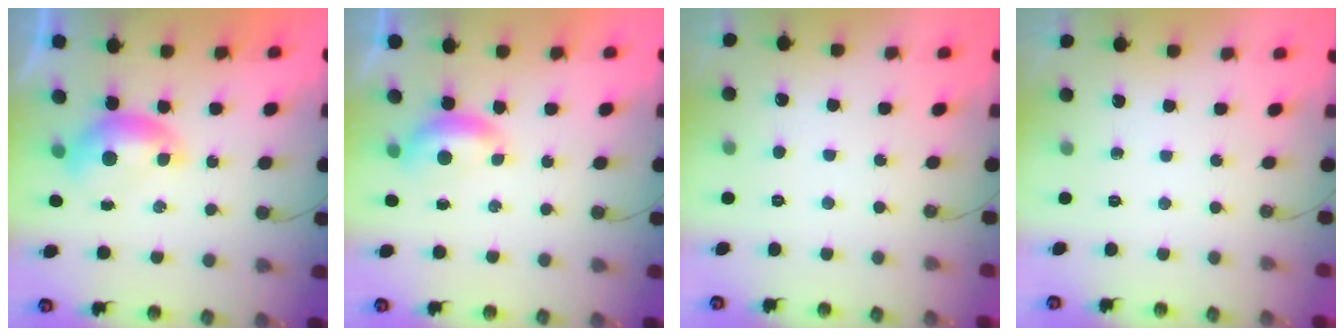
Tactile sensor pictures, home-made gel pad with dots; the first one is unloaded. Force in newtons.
{"total": 1.1, "press": 1.0, "slide": 0.5}
{"total": 2.7, "press": 2.7, "slide": 0.3}
{"total": 0.0}